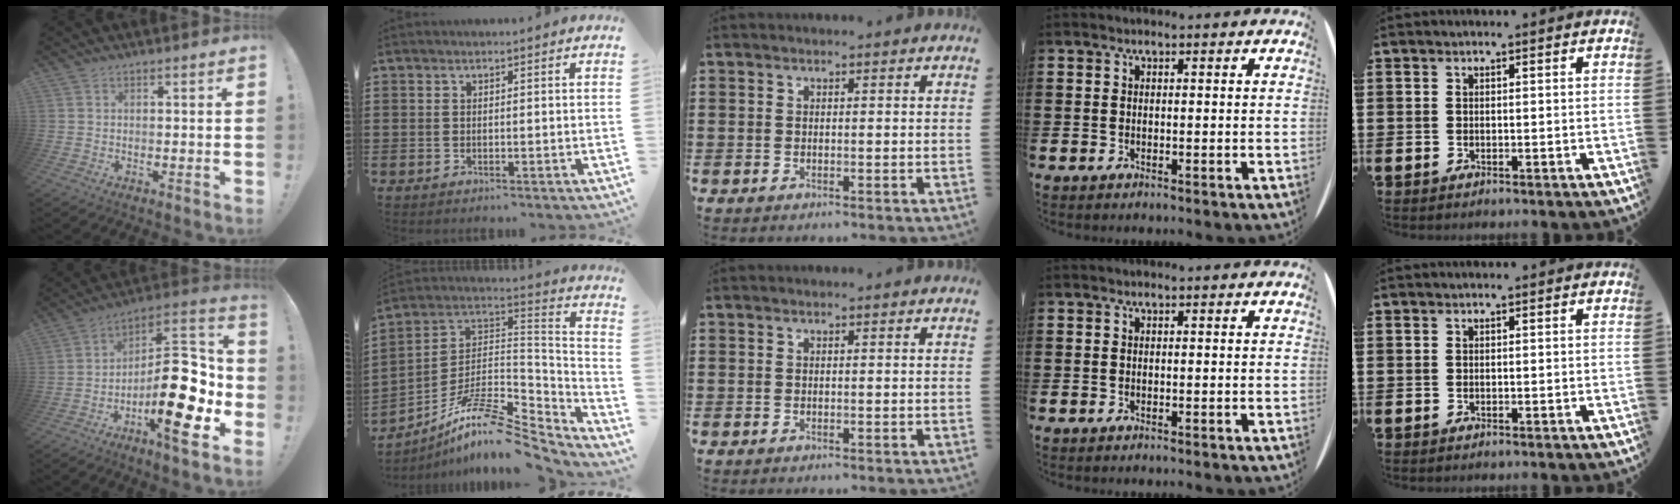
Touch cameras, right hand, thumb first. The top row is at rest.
{"thumb": {"total": 22.2, "force": [-6.5, 8.0, 19.7], "torque": [-0.307, 0.039, -0.094]}, "index": {"total": 12.4, "force": [-8.5, 3.7, 8.2], "torque": [-0.154, 0.011, -0.162]}}